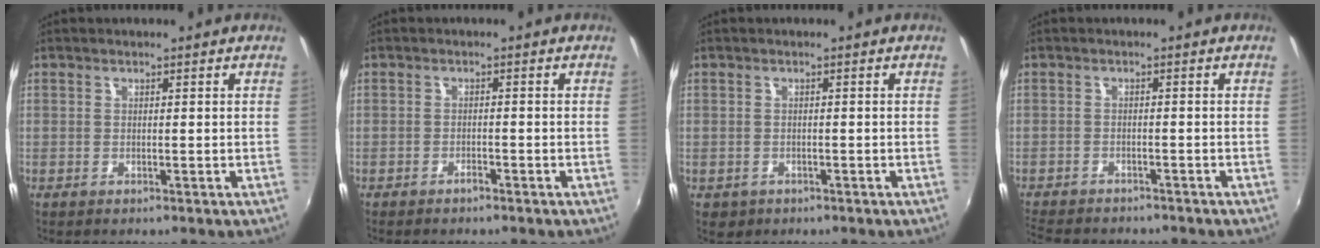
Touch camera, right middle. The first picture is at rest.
{"total": 1.3, "force": [-1.2, 0.3, 0.4], "torque": [-0.012, -0.001, -0.023]}
{"total": 1.7, "force": [-0.7, 1.4, 0.7], "torque": [-0.018, -0.004, -0.007]}
{"total": 9.4, "force": [-8.4, 2.5, 3.3], "torque": [-0.091, -0.022, -0.133]}